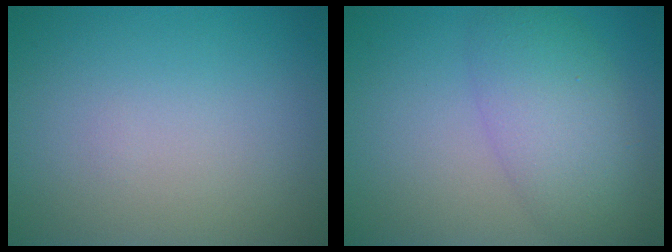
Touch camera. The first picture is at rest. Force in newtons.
{"total": 5.1, "press": 5.1, "slide": 0.1}